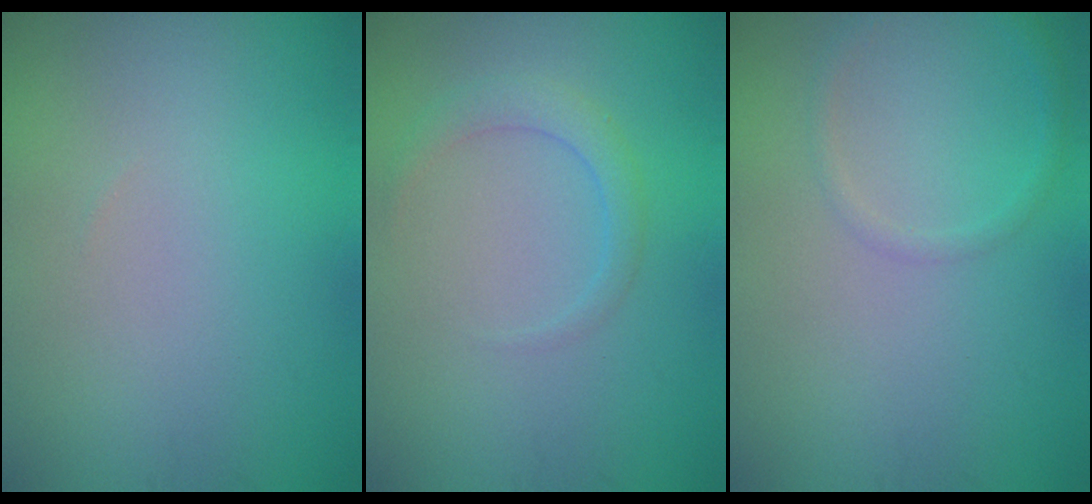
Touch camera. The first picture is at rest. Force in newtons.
{"total": 1.7, "press": 1.7, "slide": 0.1}
{"total": 1.1, "press": 1.1, "slide": 0.1}